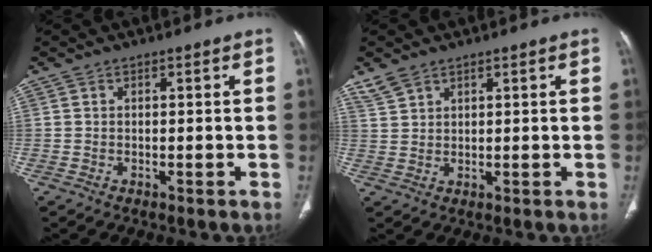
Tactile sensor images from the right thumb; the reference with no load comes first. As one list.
[{"total": 3.1, "force": [2.5, 1.4, 1.1], "torque": [-0.023, 0.001, 0.058]}]